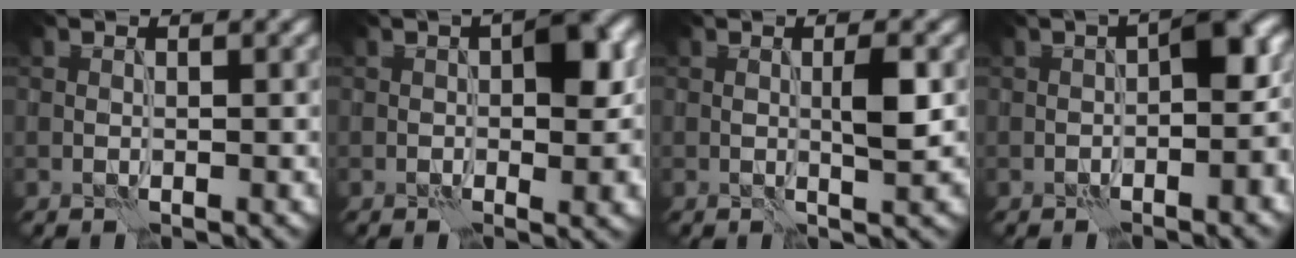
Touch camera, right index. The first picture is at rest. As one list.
[{"total": 5.9, "force": [-0.1, 2.3, 5.4], "torque": [-0.066, 0.012, -0.007]}, {"total": 2.6, "force": [0.0, 0.3, 2.6], "torque": [-0.048, 0.003, -0.001]}, {"total": 5.3, "force": [-1.1, 1.5, 4.9], "torque": [-0.064, 0.019, -0.023]}]